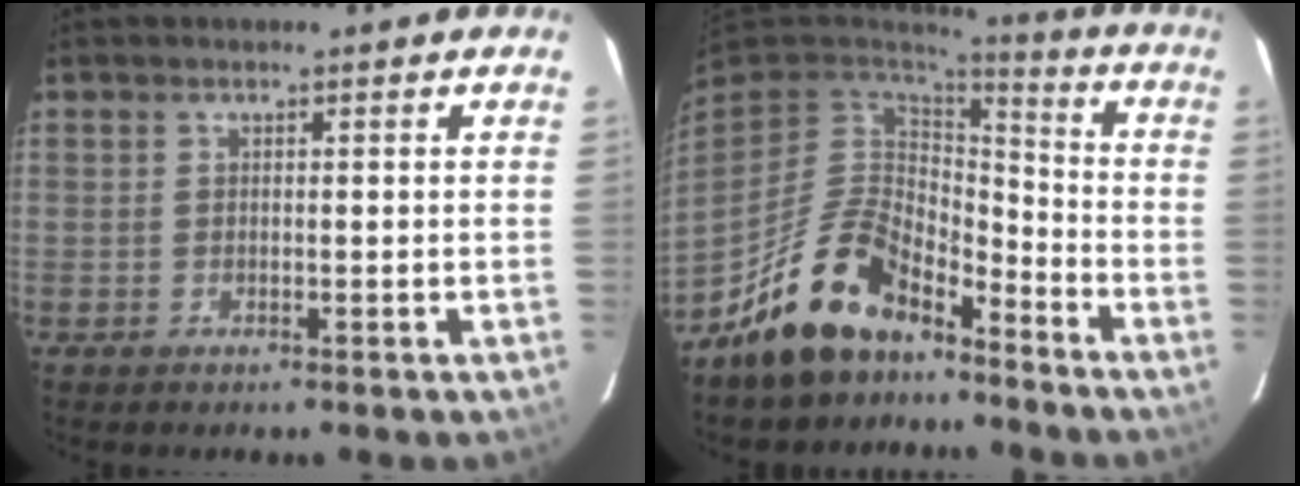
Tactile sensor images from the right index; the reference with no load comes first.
{"total": 14.7, "force": [-10.5, 7.1, 7.5], "torque": [-0.164, 0.008, -0.177]}